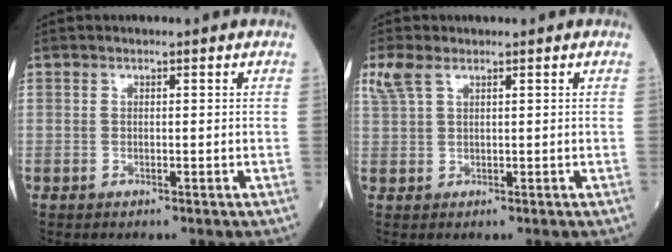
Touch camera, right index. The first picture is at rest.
{"total": 2.7, "force": [1.7, 1.1, 1.9], "torque": [-0.060, 0.022, 0.044]}